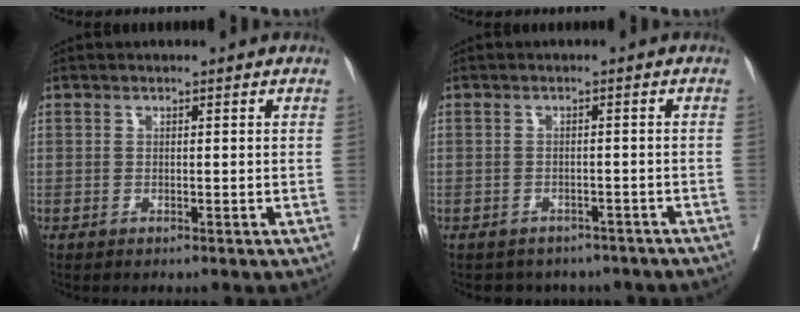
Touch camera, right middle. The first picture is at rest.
{"total": 8.5, "force": [-7.2, 4.2, 1.5], "torque": [-0.014, 0.007, -0.074]}